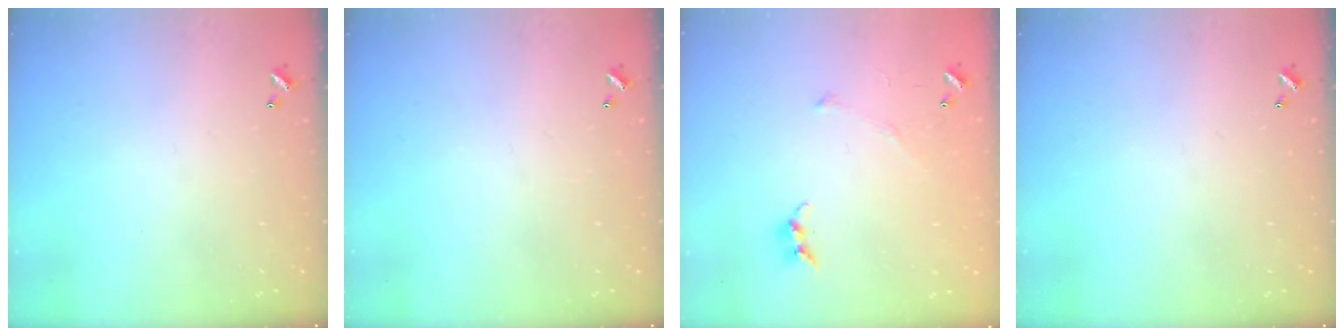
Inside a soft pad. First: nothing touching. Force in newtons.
{"total": 0.0}
{"total": 5.2, "press": 5.1, "slide": 0.6}
{"total": 0.0}